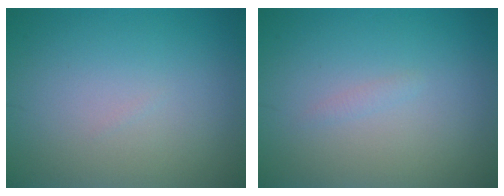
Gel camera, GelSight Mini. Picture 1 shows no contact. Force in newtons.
{"total": 0.5, "press": 0.5, "slide": 0.1}